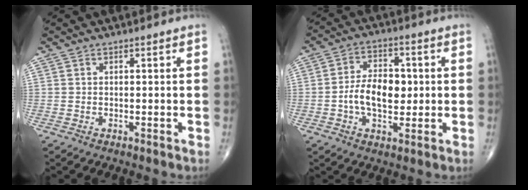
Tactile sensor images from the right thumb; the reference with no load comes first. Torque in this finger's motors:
{"motor_torque": [1.30, 1.23, 0.95, -0.22, 0.06]}